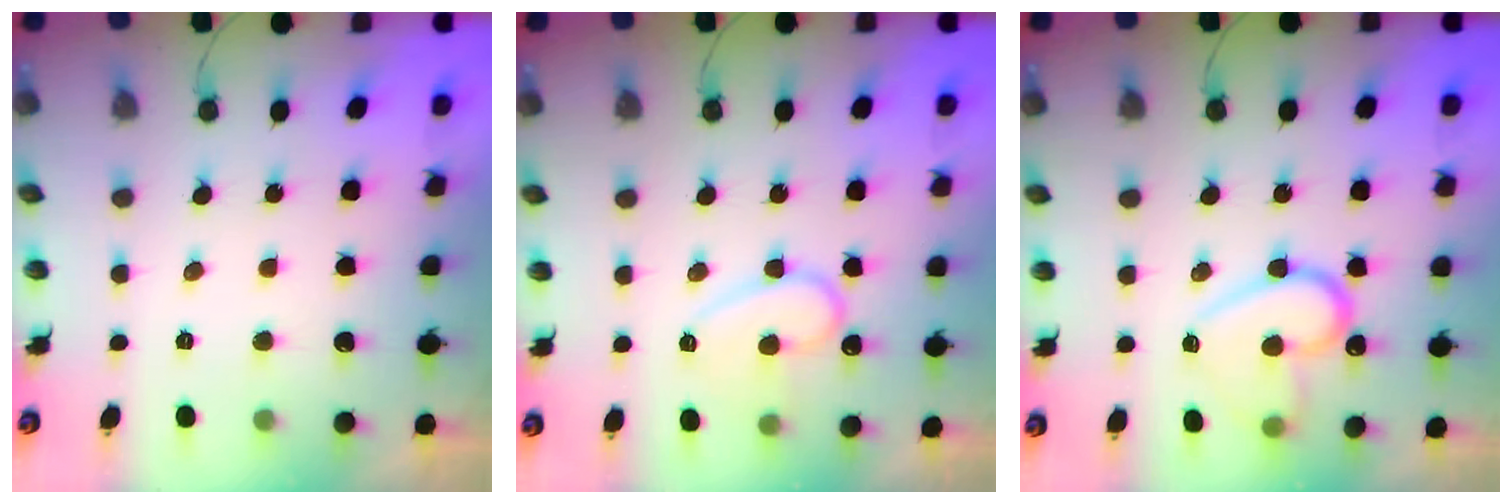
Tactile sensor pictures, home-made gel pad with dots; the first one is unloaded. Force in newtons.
{"total": 13.1, "press": 13.0, "slide": 1.1}
{"total": 14.9, "press": 14.9, "slide": 1.0}